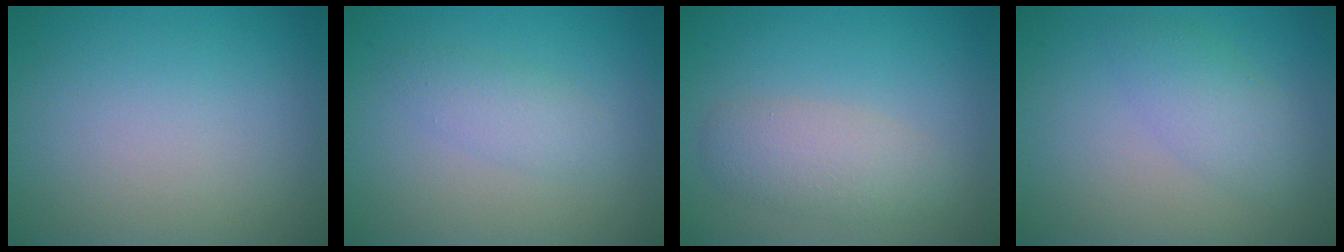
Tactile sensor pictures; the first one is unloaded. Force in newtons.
{"total": 2.0, "press": 2.0, "slide": 0.1}
{"total": 3.2, "press": 3.2, "slide": 0.1}
{"total": 2.8, "press": 2.8, "slide": 0.2}